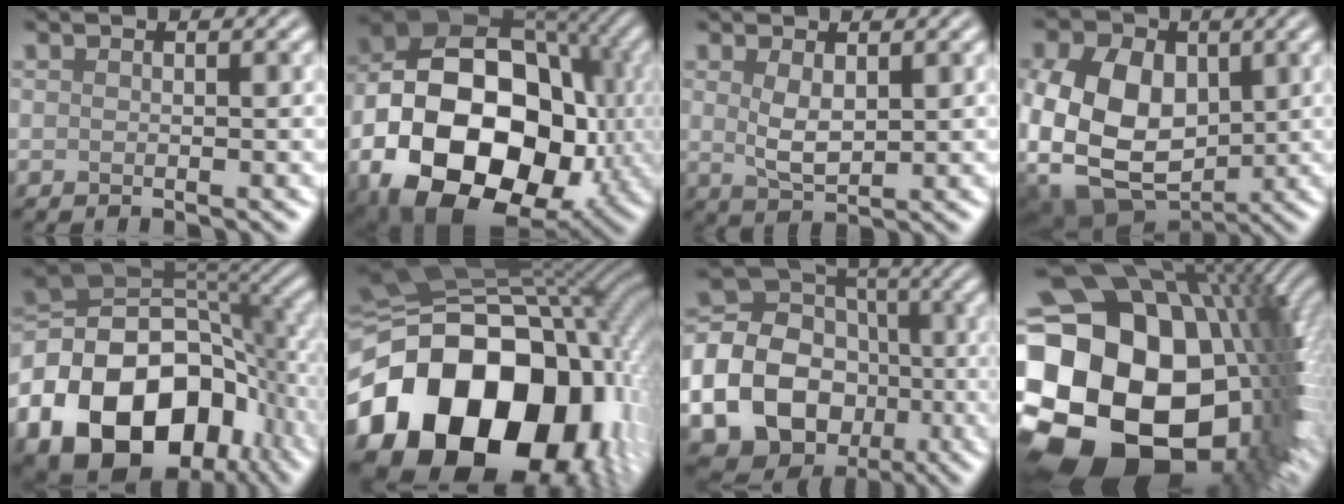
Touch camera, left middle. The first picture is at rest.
{"total": 19.5, "force": [-5.0, 13.3, 13.3], "torque": [-0.238, -0.020, -0.087]}
{"total": 2.8, "force": [0.8, 1.4, 2.3], "torque": [-0.054, -0.003, 0.019]}
{"total": 13.8, "force": [0.1, 10.6, 8.7], "torque": [-0.174, -0.007, -0.010]}
{"total": 17.3, "force": [-6.6, 11.8, 10.8], "torque": [-0.207, -0.024, -0.110]}
{"total": 20.2, "force": [-6.1, 14.6, 12.6], "torque": [-0.255, -0.015, -0.105]}
{"total": 22.0, "force": [-6.8, 19.4, 7.9], "torque": [-0.207, -0.036, -0.135]}
{"total": 23.2, "force": [-2.7, 16.4, 16.2], "torque": [-0.296, -0.053, -0.039]}